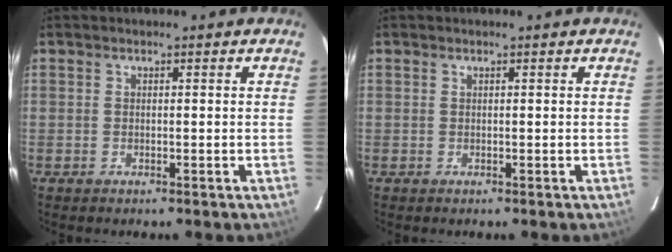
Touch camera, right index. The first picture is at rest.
{"total": 0.0}